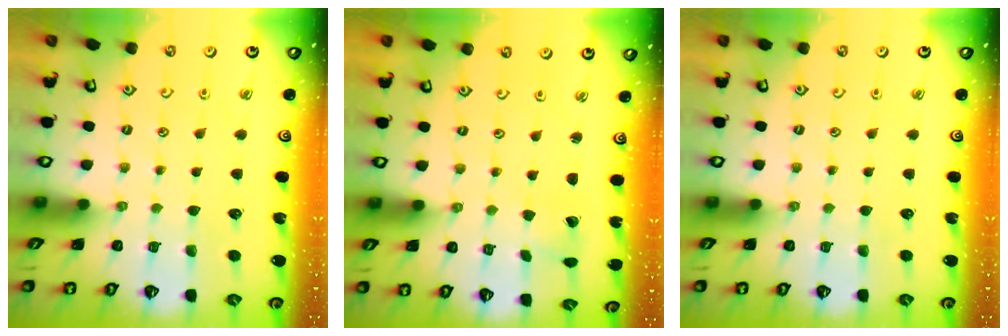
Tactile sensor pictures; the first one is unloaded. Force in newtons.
{"total": 0.6, "press": 0.6, "slide": 0.0}
{"total": 0.0}